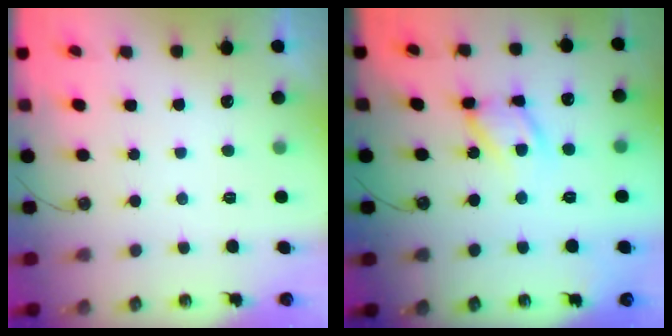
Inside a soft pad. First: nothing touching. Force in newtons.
{"total": 12.5, "press": 12.5, "slide": 1.1}